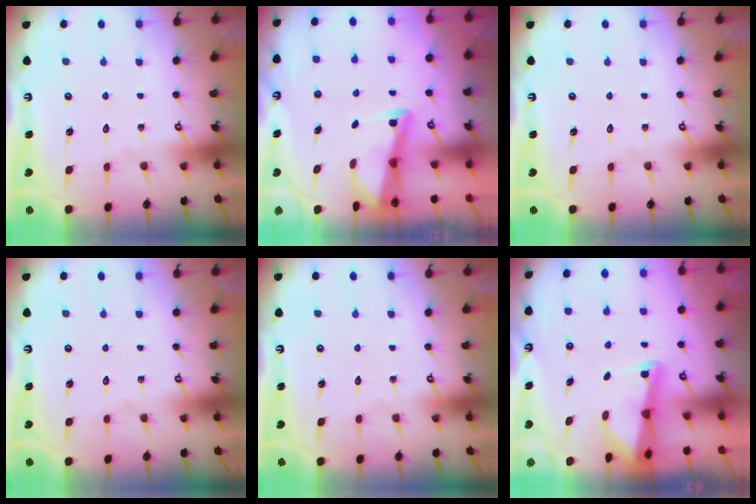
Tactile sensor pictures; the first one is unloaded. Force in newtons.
{"total": 2.8, "press": 2.8, "slide": 0.4}
{"total": 0.0}
{"total": 0.0}
{"total": 0.0}
{"total": 2.3, "press": 2.3, "slide": 0.4}